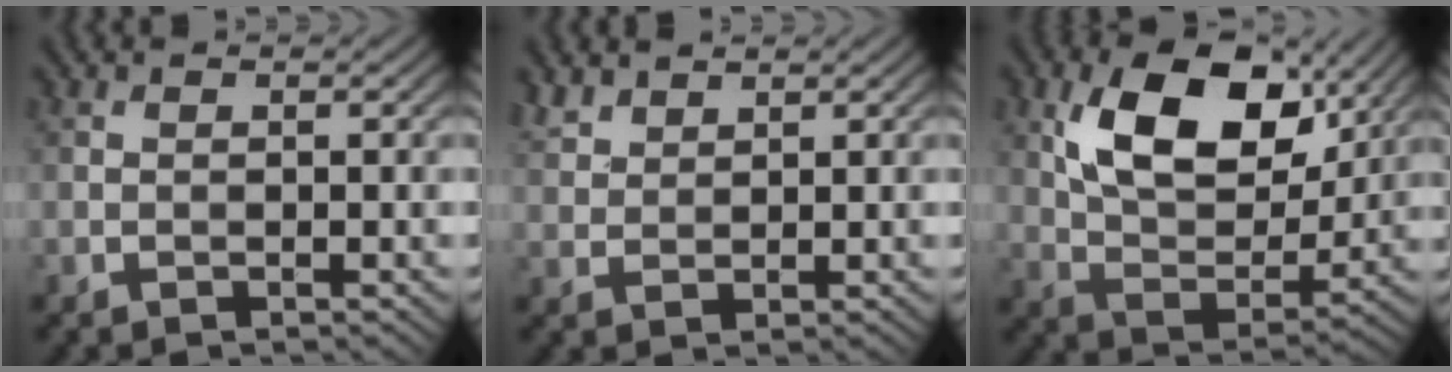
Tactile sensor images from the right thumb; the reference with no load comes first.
{"total": 2.8, "force": [2.4, 1.2, 1.0], "torque": [-0.026, 0.006, 0.057]}
{"total": 13.3, "force": [5.6, 7.7, 9.4], "torque": [-0.173, -0.001, 0.101]}